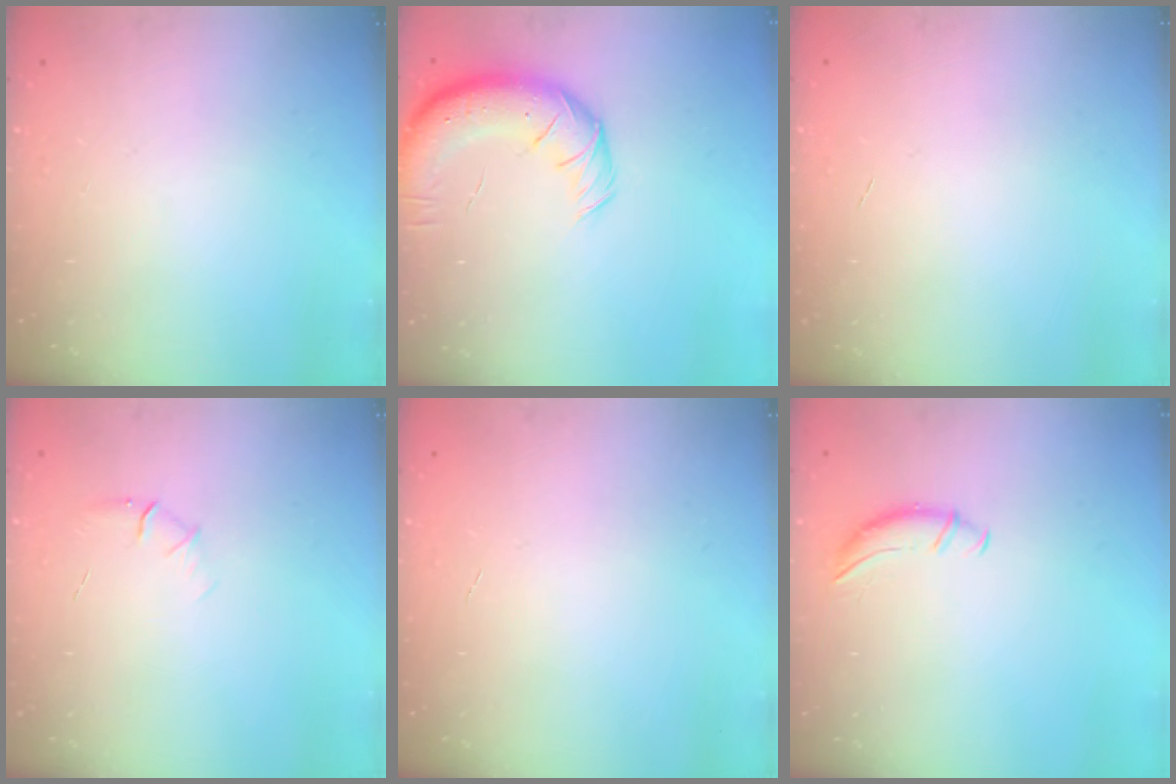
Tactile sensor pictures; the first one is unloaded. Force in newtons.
{"total": 13.5, "press": 13.1, "slide": 3.0}
{"total": 0.0}
{"total": 5.2, "press": 4.9, "slide": 1.6}
{"total": 0.0}
{"total": 0.0}